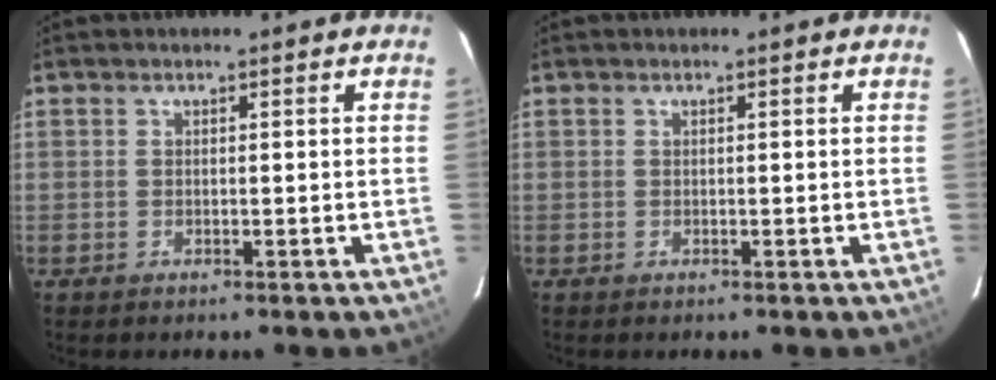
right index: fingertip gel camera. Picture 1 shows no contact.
{"total": 0.0}